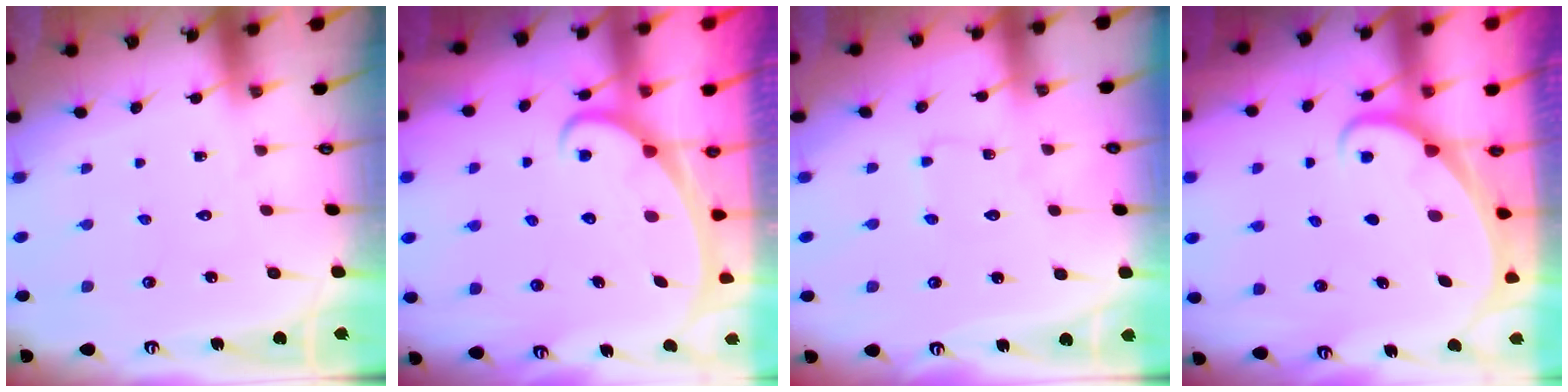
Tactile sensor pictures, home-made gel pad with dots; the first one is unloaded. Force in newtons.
{"total": 2.7, "press": 2.7, "slide": 0.3}
{"total": 1.8, "press": 1.8, "slide": 0.1}
{"total": 1.6, "press": 1.6, "slide": 0.1}